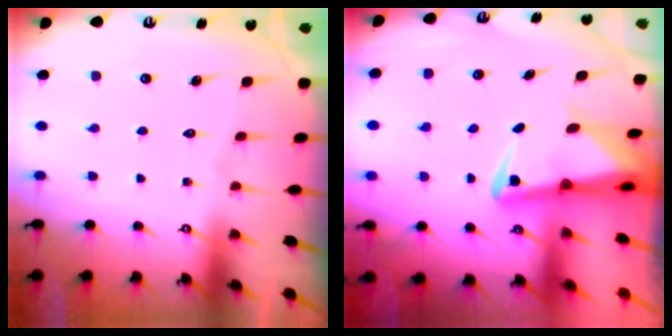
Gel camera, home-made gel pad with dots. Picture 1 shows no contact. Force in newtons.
{"total": 4.5, "press": 4.4, "slide": 0.8}